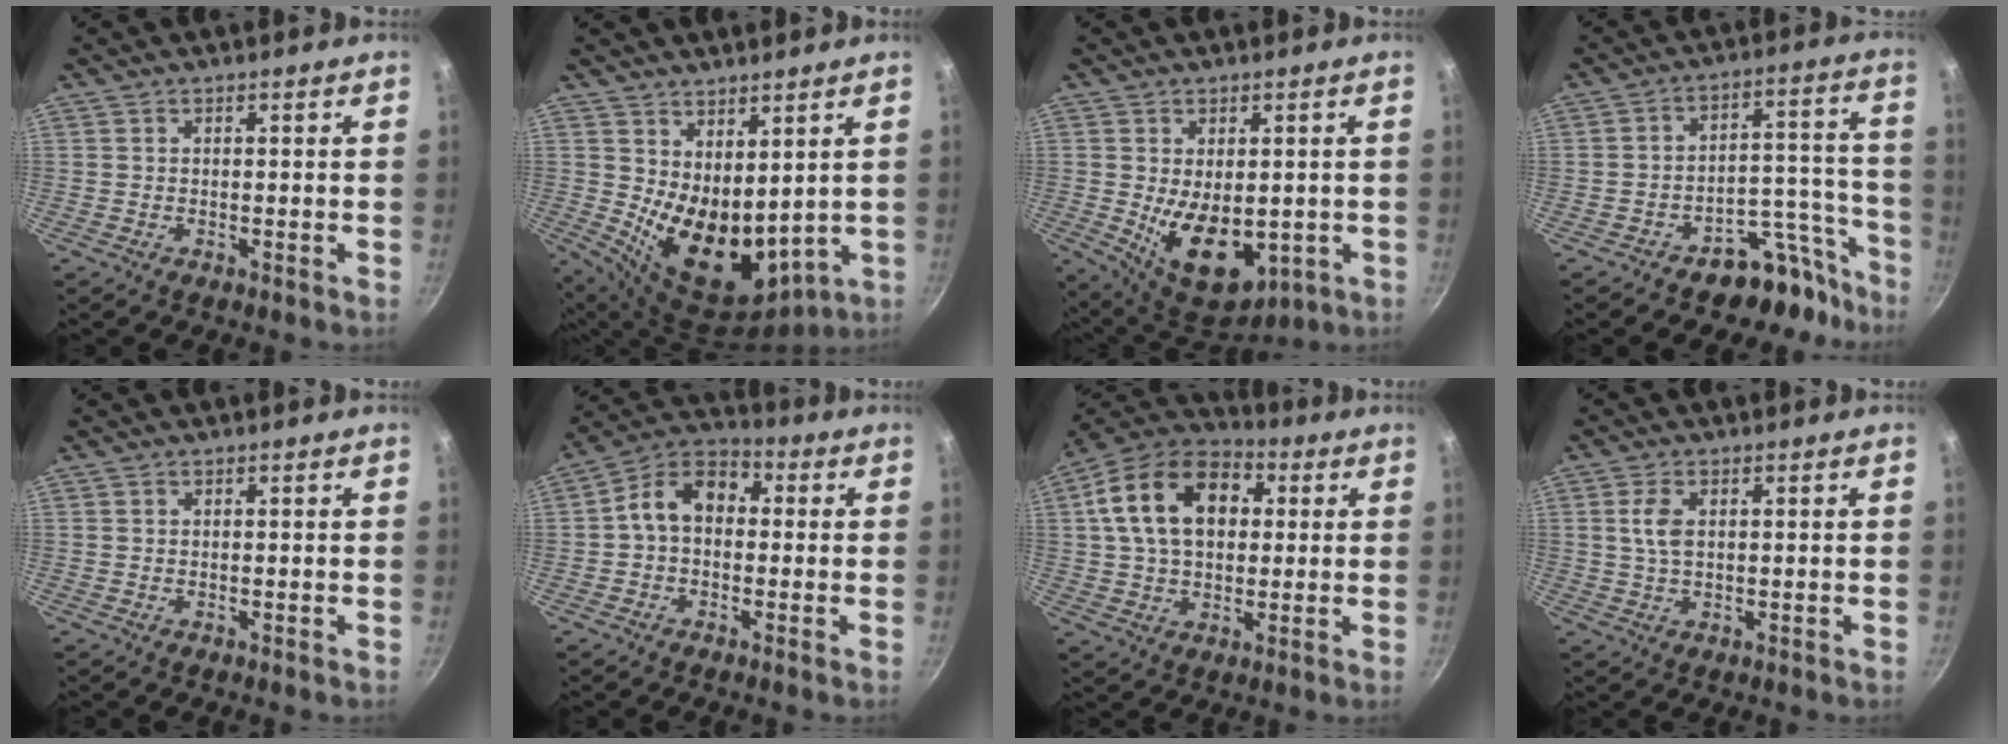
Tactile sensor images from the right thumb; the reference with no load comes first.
{"total": 13.7, "force": [3.1, 8.1, 10.6], "torque": [-0.136, -0.051, 0.082]}
{"total": 12.8, "force": [-1.5, 7.9, 10.0], "torque": [-0.129, -0.019, 0.003]}
{"total": 11.9, "force": [-8.9, 6.6, 4.1], "torque": [0.024, 0.110, -0.129]}
{"total": 0.0}
{"total": 9.8, "force": [0.4, 7.1, 6.8], "torque": [-0.092, 0.036, -0.018]}
{"total": 18.4, "force": [4.0, 12.5, 12.9], "torque": [-0.202, 0.023, 0.052]}
{"total": 4.1, "force": [0.8, 2.3, 3.4], "torque": [-0.068, 0.003, 0.015]}